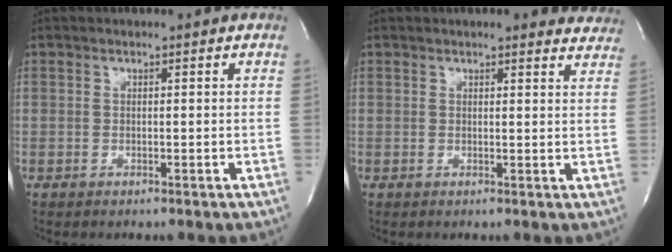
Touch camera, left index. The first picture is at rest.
{"total": 10.5, "force": [9.8, 2.5, 2.9], "torque": [-0.005, -0.006, 0.085]}